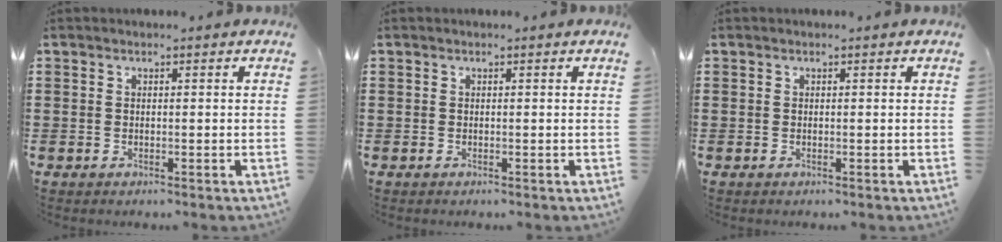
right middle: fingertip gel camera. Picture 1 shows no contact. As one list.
[{"total": 0.0}, {"total": 0.0}]